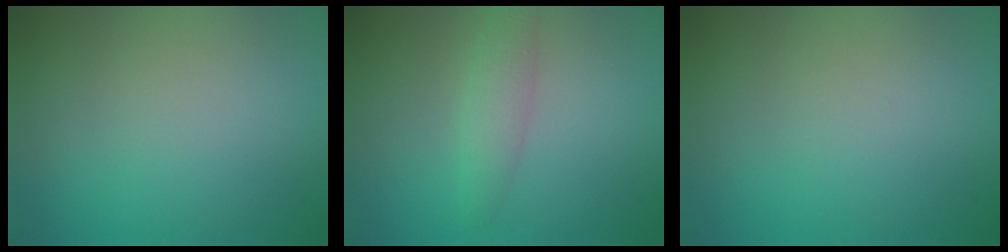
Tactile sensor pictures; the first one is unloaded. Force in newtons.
{"total": 2.0, "press": 2.0, "slide": 0.1}
{"total": 0.0}